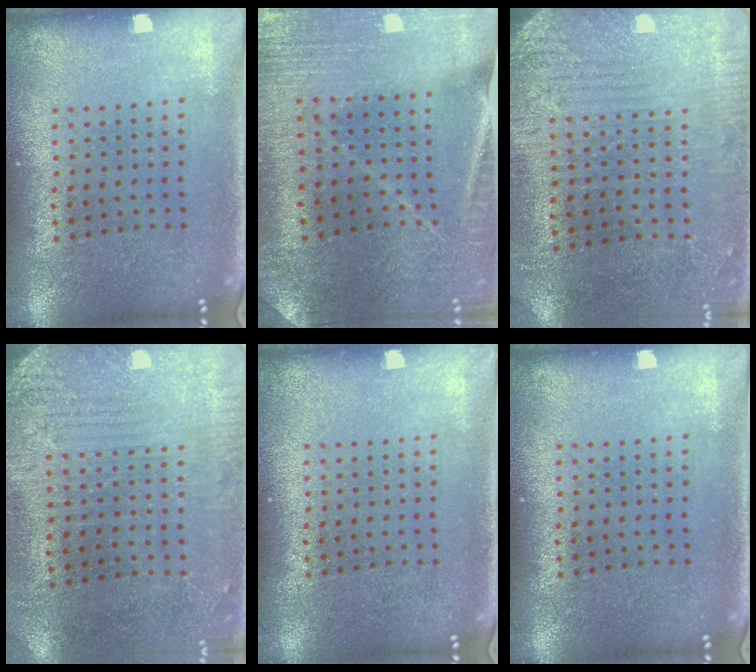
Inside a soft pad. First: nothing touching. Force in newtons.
{"total": 1.2, "press": 1.2, "slide": 0.1}
{"total": 2.8, "press": 2.6, "slide": 1.2}
{"total": 2.8, "press": 2.4, "slide": 1.4}
{"total": 0.0}
{"total": 0.0}